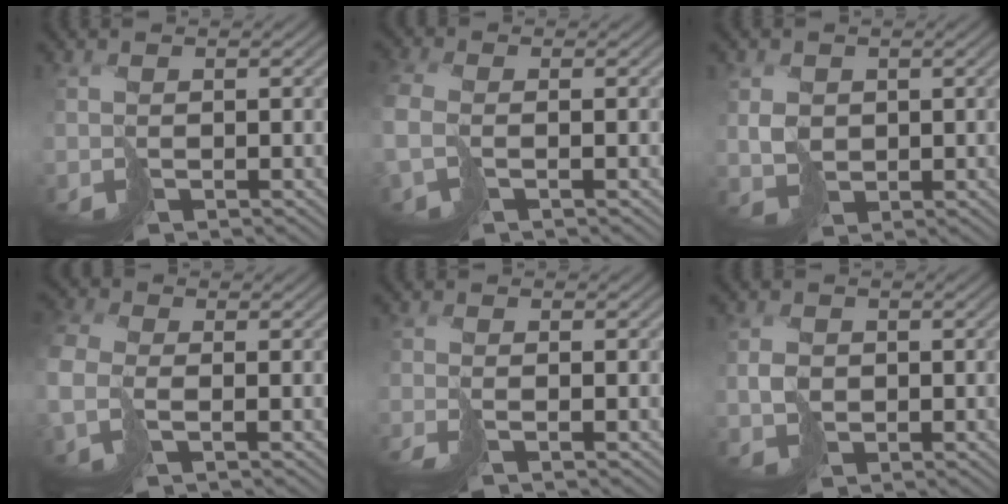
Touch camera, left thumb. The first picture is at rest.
{"total": 3.8, "force": [-0.7, 2.0, 3.1], "torque": [-0.093, -0.014, -0.017]}
{"total": 2.6, "force": [1.1, 2.2, 0.7], "torque": [-0.015, -0.002, 0.030]}
{"total": 5.7, "force": [-0.7, 3.6, 4.3], "torque": [-0.141, -0.008, -0.012]}
{"total": 2.0, "force": [-1.2, 0.3, 1.5], "torque": [-0.029, -0.004, -0.031]}
{"total": 1.8, "force": [0.5, 1.7, 0.5], "torque": [-0.007, -0.001, 0.016]}